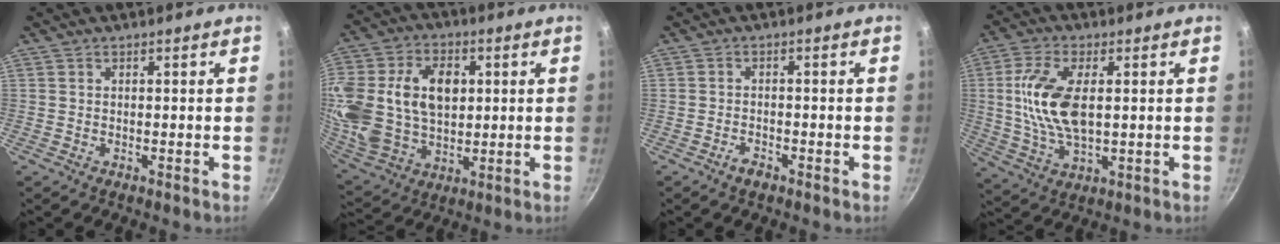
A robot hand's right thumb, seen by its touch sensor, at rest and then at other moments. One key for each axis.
{"total": 25.0, "fx": 4.1, "fy": 17.5, "fz": 17.4, "tx": -0.370, "ty": 0.015, "tz": 0.082}
{"total": 2.2, "fx": -1.6, "fy": 0.9, "fz": 1.3, "tx": -0.024, "ty": 0.015, "tz": -0.030}
{"total": 13.0, "fx": 1.5, "fy": 6.5, "fz": 11.2, "tx": -0.217, "ty": 0.000, "tz": 0.030}